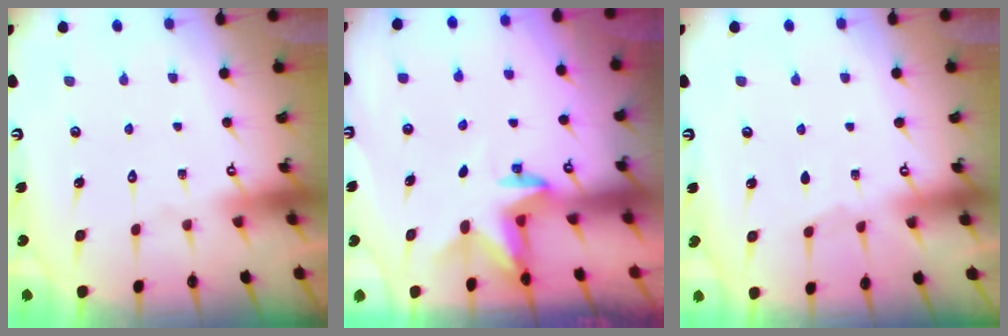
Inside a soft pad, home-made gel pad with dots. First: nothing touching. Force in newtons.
{"total": 2.8, "press": 2.8, "slide": 0.7}
{"total": 2.3, "press": 2.2, "slide": 0.4}